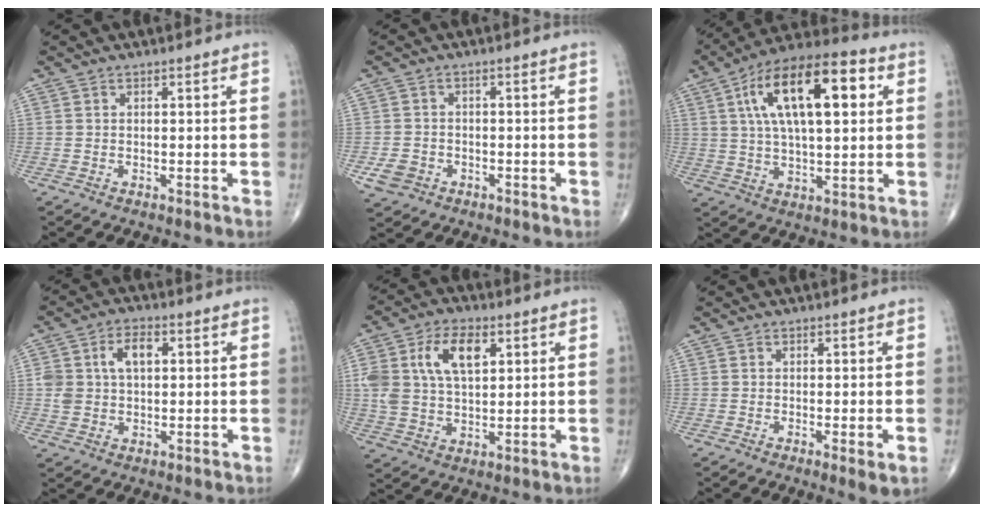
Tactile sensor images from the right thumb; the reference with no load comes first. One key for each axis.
{"total": 4.0, "fx": -1.7, "fy": 3.3, "fz": 1.5, "tx": -0.026, "ty": 0.010, "tz": -0.025}
{"total": 19.7, "fx": 5.7, "fy": 8.2, "fz": 17.0, "tx": -0.273, "ty": 0.012, "tz": 0.084}
{"total": 7.4, "fx": 1.5, "fy": 4.7, "fz": 5.5, "tx": -0.094, "ty": 0.014, "tz": 0.030}
{"total": 11.3, "fx": 3.7, "fy": 6.4, "fz": 8.6, "tx": -0.157, "ty": 0.001, "tz": 0.071}
{"total": 2.5, "fx": -0.7, "fy": 0.3, "fz": 2.4, "tx": -0.040, "ty": -0.010, "tz": -0.012}